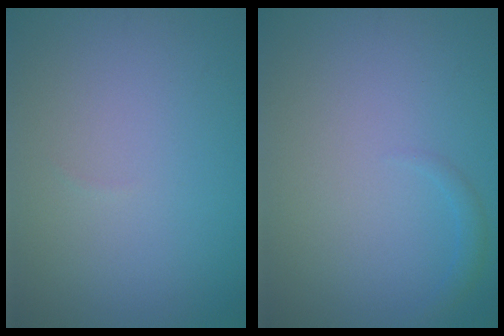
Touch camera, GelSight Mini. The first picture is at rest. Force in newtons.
{"total": 0.9, "press": 0.9, "slide": 0.1}